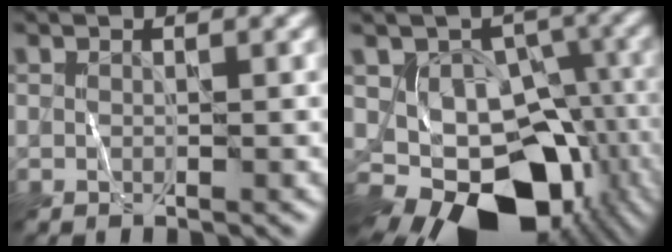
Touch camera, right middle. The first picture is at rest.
{"total": 13.7, "force": [-6.3, 9.2, 7.9], "torque": [-0.109, -0.017, -0.082]}